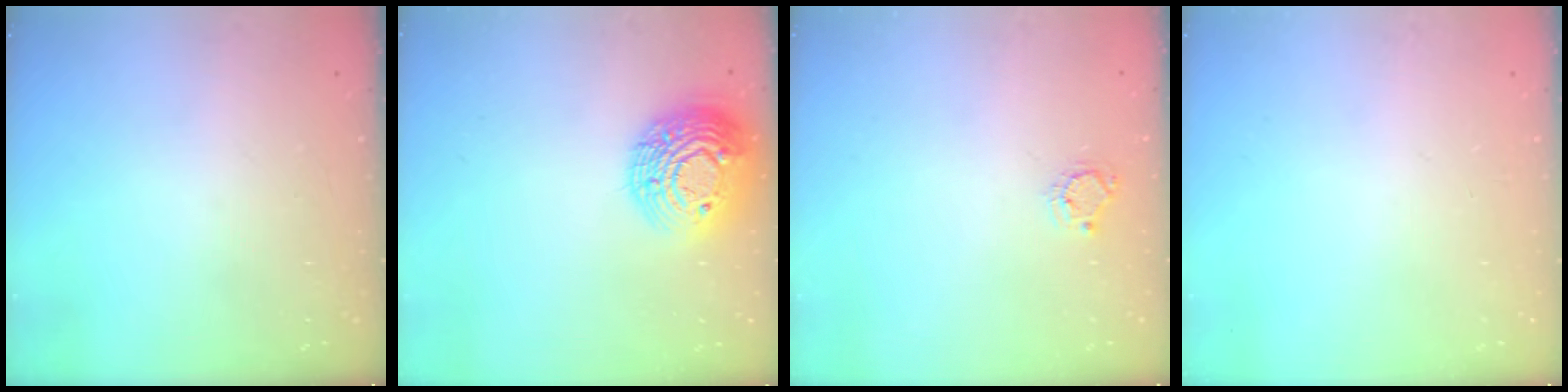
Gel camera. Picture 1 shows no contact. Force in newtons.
{"total": 16.9, "press": 16.8, "slide": 1.2}
{"total": 4.9, "press": 4.9, "slide": 0.4}
{"total": 0.0}